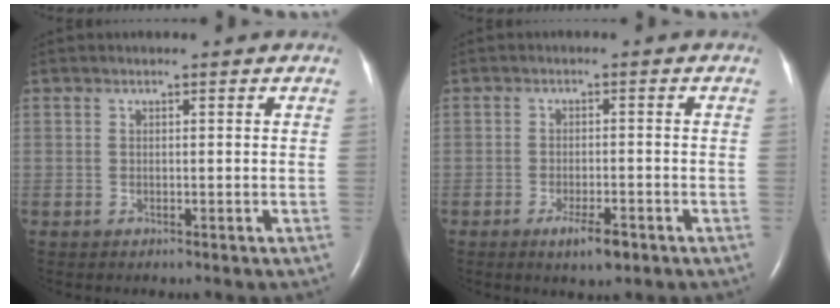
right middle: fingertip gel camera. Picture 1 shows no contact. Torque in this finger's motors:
{"motor_torque": [0.75, -0.63, 0.09, 0.03]}